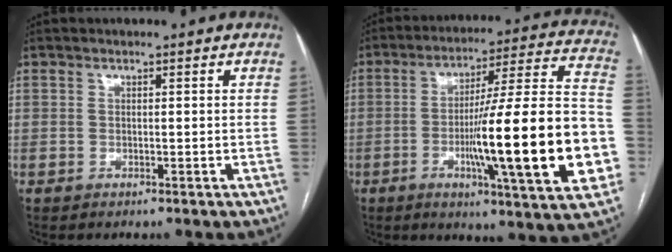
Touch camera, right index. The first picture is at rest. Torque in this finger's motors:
{"motor_torque": [1.99, -0.15, 1.05, 0.21]}